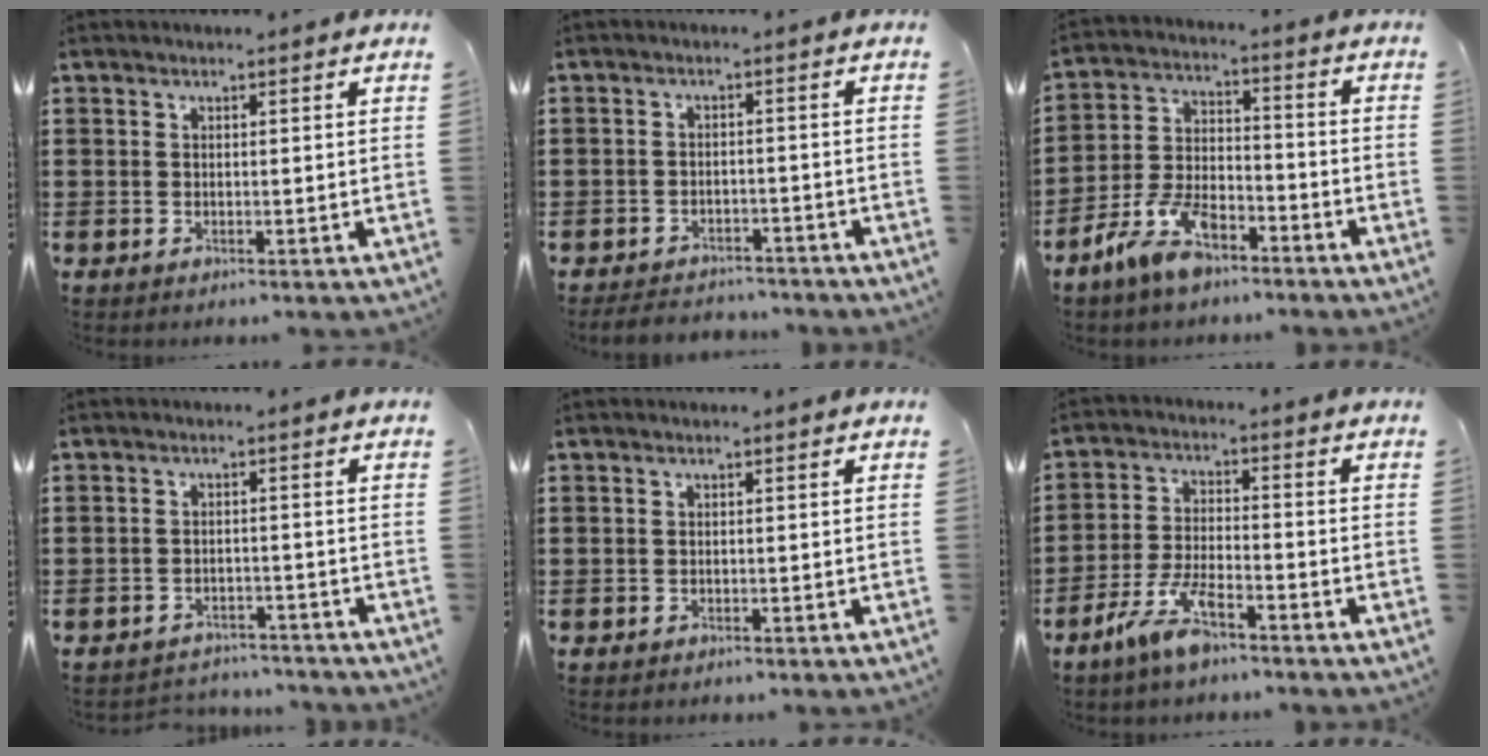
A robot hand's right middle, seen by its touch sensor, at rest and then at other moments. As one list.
[{"total": 3.2, "force": [-3.1, 0.6, -0.1], "torque": [-0.004, 0.000, -0.067]}, {"total": 8.5, "force": [-6.4, 3.4, 4.5], "torque": [-0.104, 0.010, -0.125]}, {"total": 2.7, "force": [-2.6, 0.4, -0.2], "torque": [-0.007, -0.002, -0.058]}, {"total": 0.5, "force": [-0.5, 0.2, 0.1], "torque": [-0.003, 0.000, -0.010]}, {"total": 7.1, "force": [-5.0, 1.7, 4.7], "torque": [-0.109, -0.005, -0.097]}]